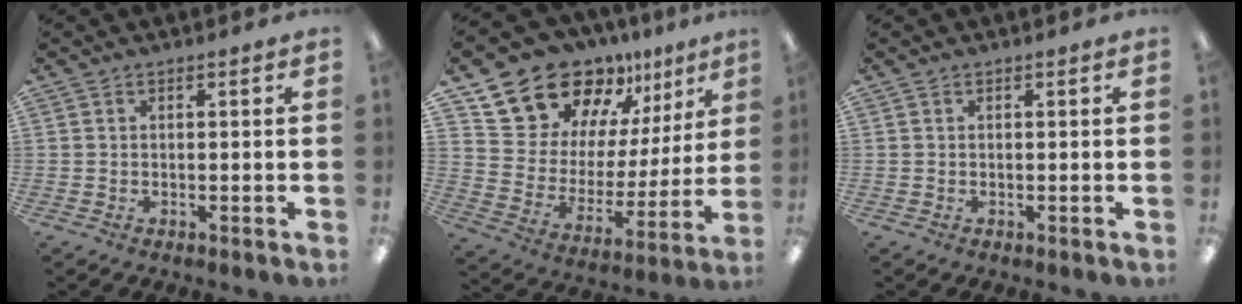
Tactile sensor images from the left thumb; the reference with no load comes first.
{"total": 18.5, "force": [15.2, 9.9, 3.6], "torque": [-0.079, -0.126, 0.287]}
{"total": 0.0}